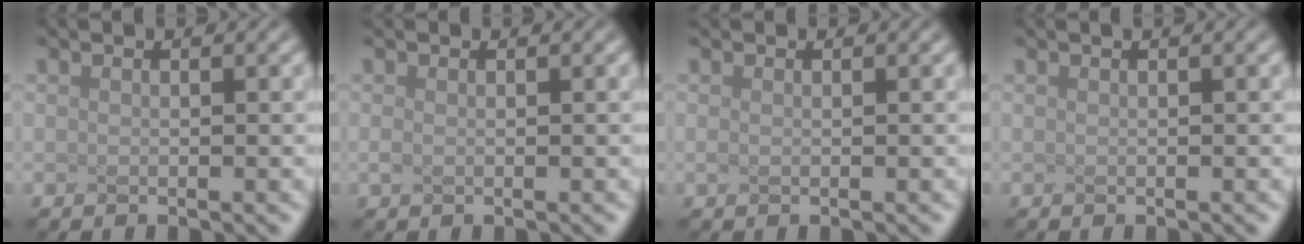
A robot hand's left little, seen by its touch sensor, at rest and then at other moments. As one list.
[{"total": 0.0}, {"total": 0.0}, {"total": 0.6, "force": [0.3, 0.3, 0.4], "torque": [-0.004, 0.010, 0.003]}]